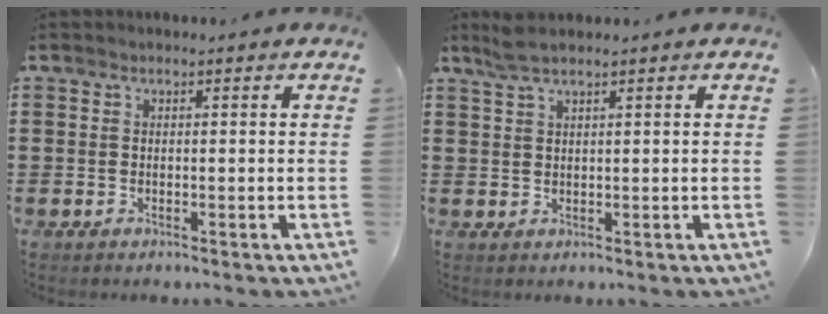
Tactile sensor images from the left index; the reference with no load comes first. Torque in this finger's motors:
{"motor_torque": [1.53, 0.61, 0.25, 0.06]}